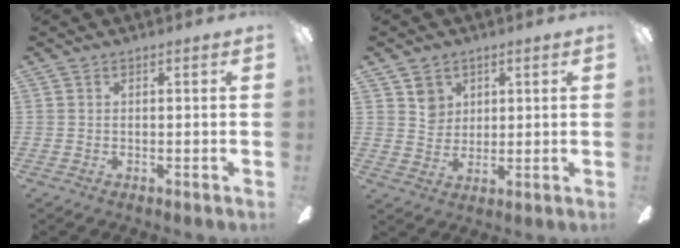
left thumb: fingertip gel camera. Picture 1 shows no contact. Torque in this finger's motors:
{"motor_torque": [0.50, 0.41, 0.49, -0.23, 0.00]}